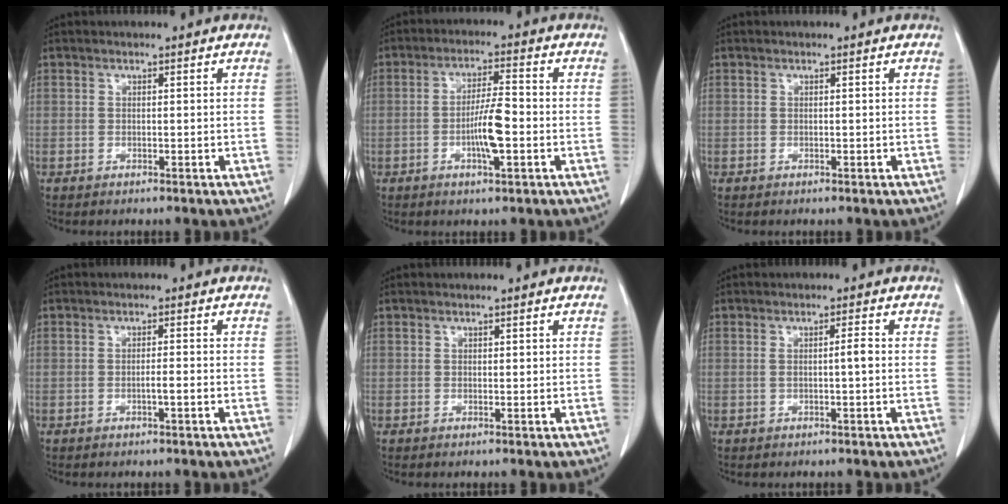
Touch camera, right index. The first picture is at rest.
{"total": 6.4, "force": [-1.7, 0.9, 6.1], "torque": [-0.115, 0.002, -0.030]}
{"total": 0.0}
{"total": 1.5, "force": [-0.6, 0.0, 1.4], "torque": [-0.022, 0.001, -0.012]}
{"total": 0.0}
{"total": 1.9, "force": [-0.1, -0.1, 1.9], "torque": [-0.032, 0.002, -0.001]}